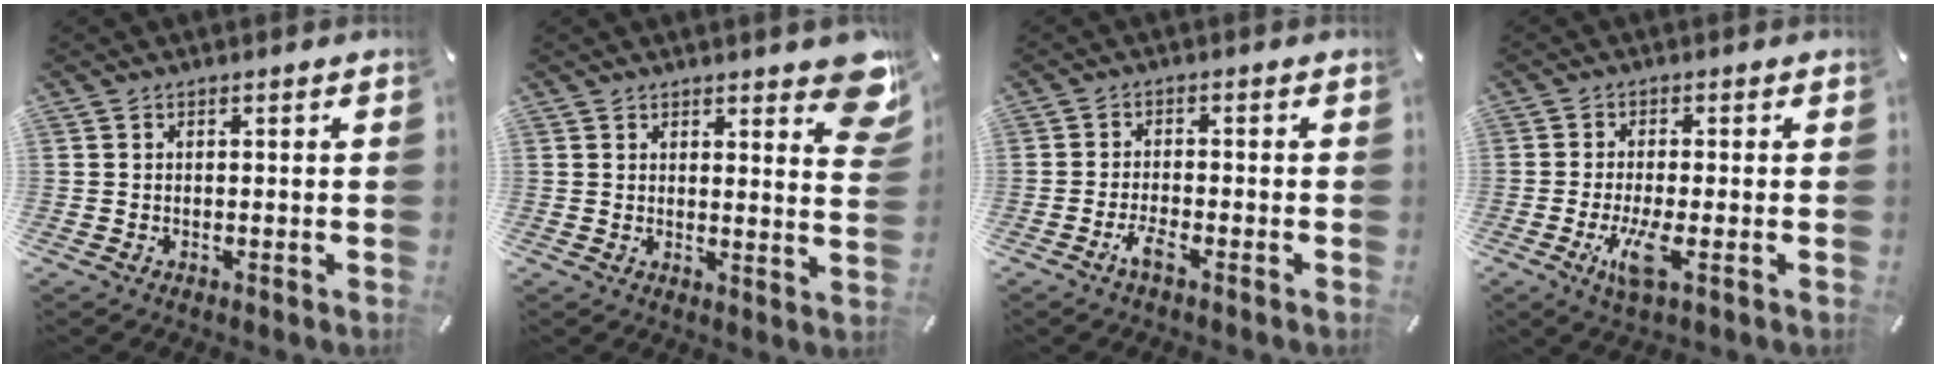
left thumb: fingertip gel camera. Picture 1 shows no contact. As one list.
[{"total": 7.9, "force": [5.6, 2.7, 4.9], "torque": [-0.045, -0.042, 0.092]}, {"total": 3.3, "force": [-2.2, 0.9, 2.3], "torque": [-0.051, 0.004, -0.044]}, {"total": 7.3, "force": [-2.1, 1.9, 6.7], "torque": [-0.138, -0.023, -0.039]}]